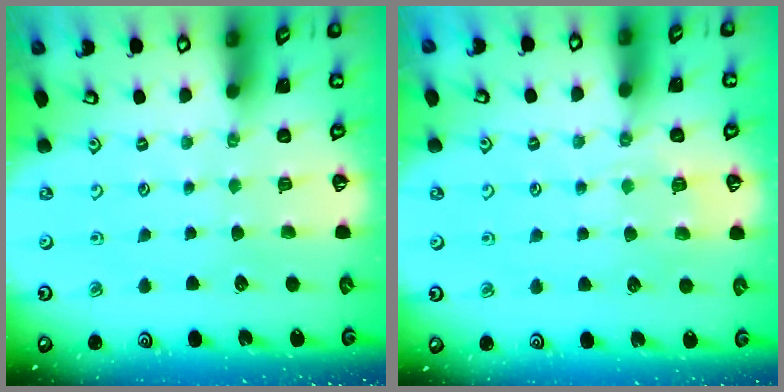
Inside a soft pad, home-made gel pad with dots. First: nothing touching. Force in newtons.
{"total": 4.9, "press": 4.8, "slide": 0.8}